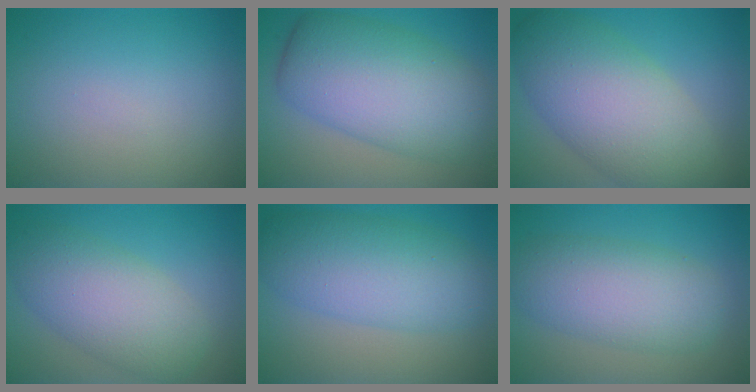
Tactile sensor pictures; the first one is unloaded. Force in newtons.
{"total": 9.8, "press": 9.8, "slide": 0.2}
{"total": 9.9, "press": 9.9, "slide": 0.6}
{"total": 6.5, "press": 6.5, "slide": 0.1}
{"total": 7.4, "press": 7.4, "slide": 0.2}
{"total": 6.6, "press": 6.6, "slide": 0.1}